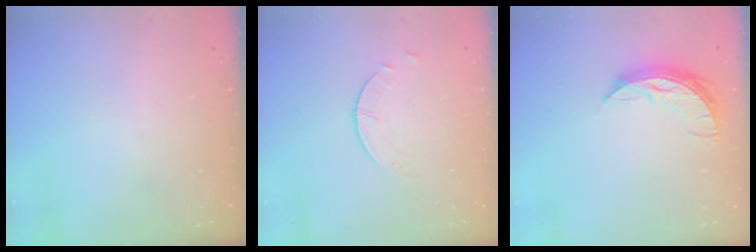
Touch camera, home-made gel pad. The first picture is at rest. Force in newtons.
{"total": 0.9, "press": 0.9, "slide": 0.2}
{"total": 8.1, "press": 8.0, "slide": 0.6}